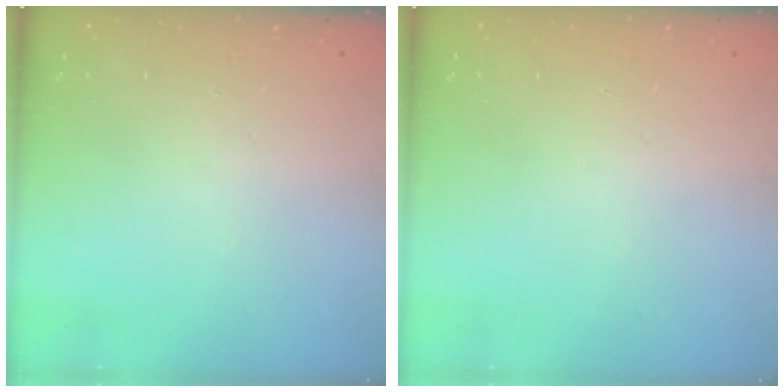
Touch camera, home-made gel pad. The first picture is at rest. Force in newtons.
{"total": 0.0}